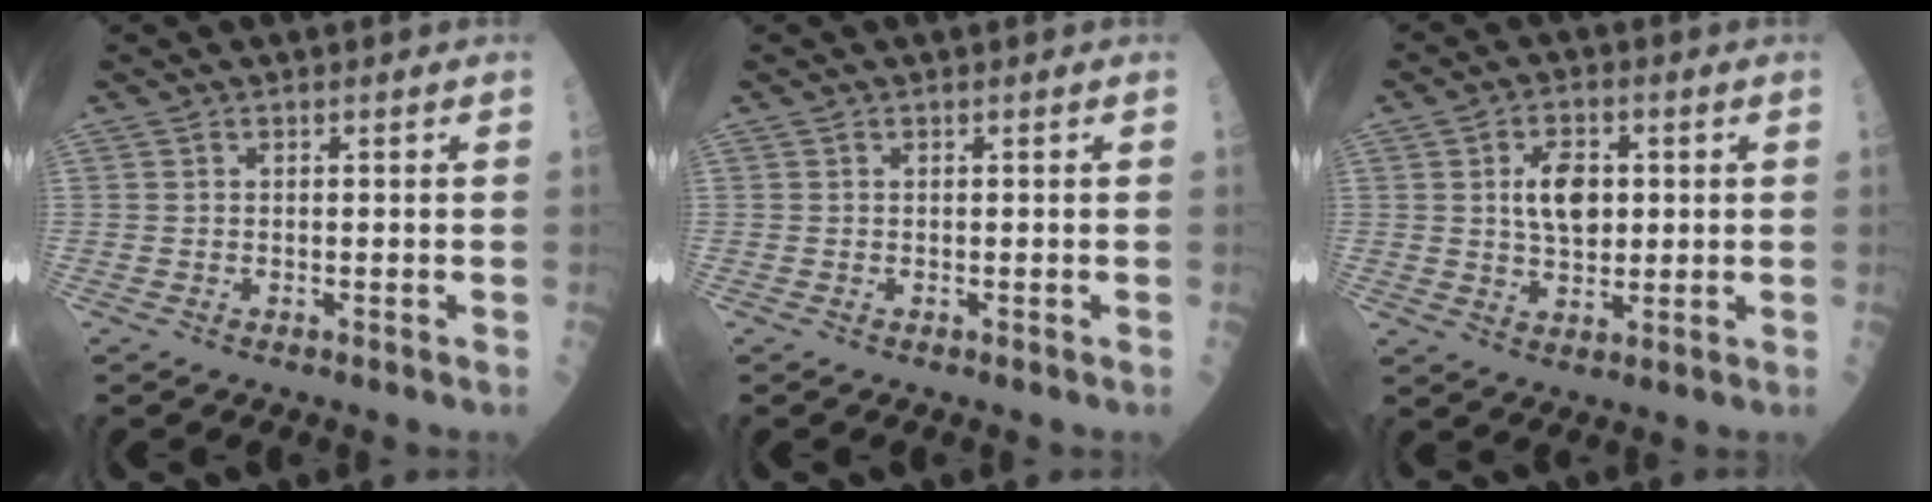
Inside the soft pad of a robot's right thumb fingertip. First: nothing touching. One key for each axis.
{"total": 0.0}
{"total": 7.8, "fx": 1.4, "fy": 4.8, "fz": 6.0, "tx": -0.078, "ty": -0.003, "tz": 0.025}